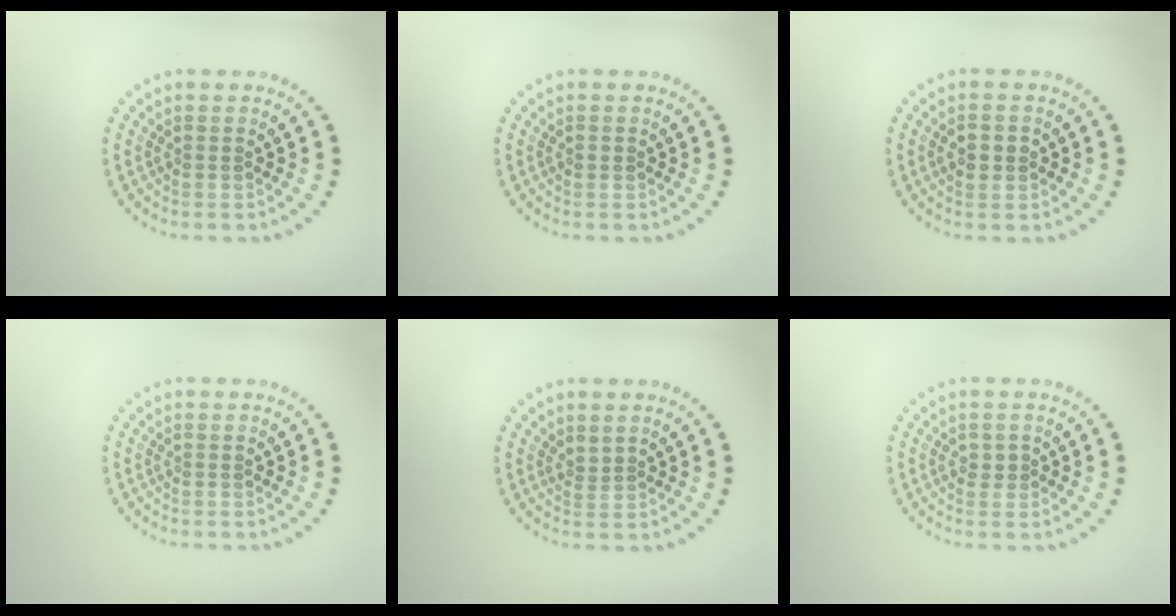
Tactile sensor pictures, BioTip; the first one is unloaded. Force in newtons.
{"total": 0.7, "press": 0.7, "slide": 0.0}
{"total": 1.6, "press": 1.6, "slide": 0.2}
{"total": 0.0}
{"total": 0.7, "press": 0.4, "slide": 0.6}
{"total": 1.0, "press": 1.0, "slide": 0.3}